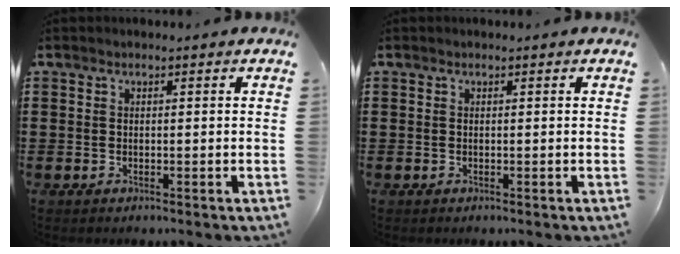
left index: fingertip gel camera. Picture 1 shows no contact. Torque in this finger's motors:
{"motor_torque": [-0.01, 0.01, 0.02, 0.00]}